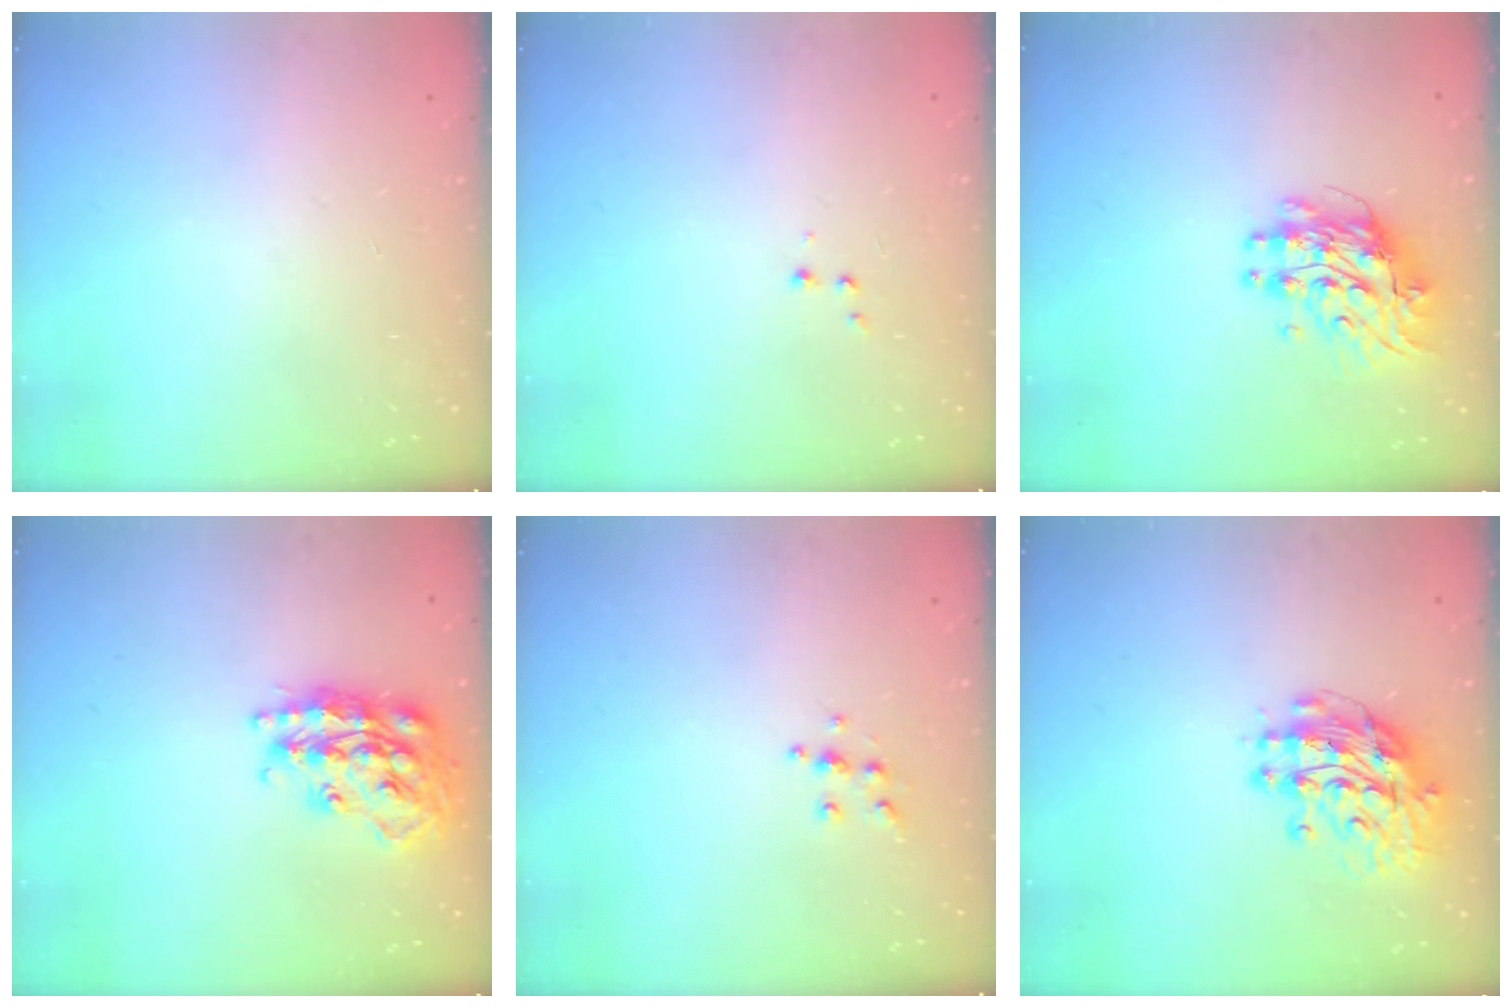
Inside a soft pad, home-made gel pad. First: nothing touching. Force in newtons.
{"total": 2.6, "press": 2.5, "slide": 0.6}
{"total": 9.8, "press": 9.7, "slide": 0.8}
{"total": 20.5, "press": 20.5, "slide": 1.4}
{"total": 5.6, "press": 5.6, "slide": 0.5}
{"total": 12.2, "press": 12.1, "slide": 1.1}